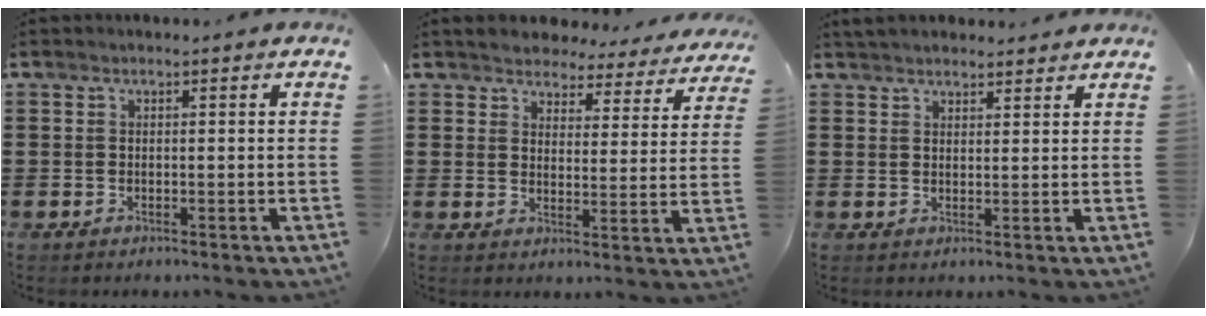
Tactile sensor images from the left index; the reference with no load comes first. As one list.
[{"total": 4.3, "force": [4.2, 0.8, -0.1], "torque": [-0.016, -0.031, 0.070]}, {"total": 2.6, "force": [2.6, 0.5, 0.2], "torque": [-0.010, 0.001, 0.051]}]